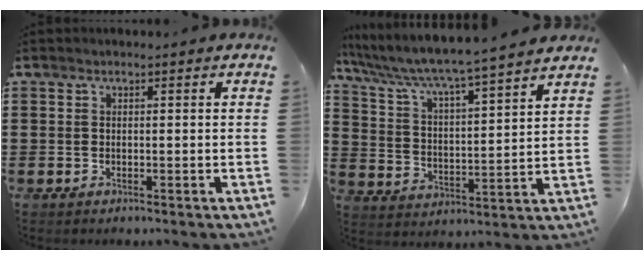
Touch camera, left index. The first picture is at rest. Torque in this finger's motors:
{"motor_torque": [2.14, 0.00, 1.05, 0.21]}